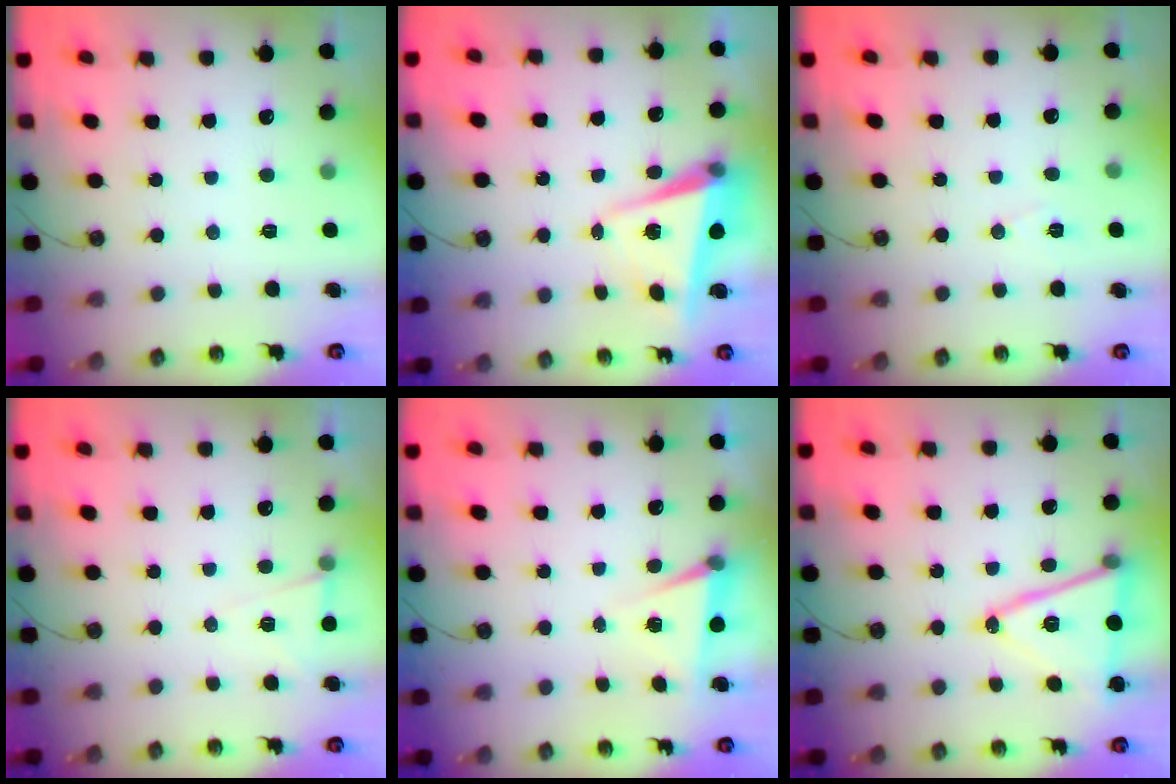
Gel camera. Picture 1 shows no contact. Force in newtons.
{"total": 5.4, "press": 5.3, "slide": 1.0}
{"total": 5.6, "press": 3.2, "slide": 4.5}
{"total": 6.2, "press": 4.3, "slide": 4.4}
{"total": 5.0, "press": 2.3, "slide": 4.4}
{"total": 15.8, "press": 15.4, "slide": 3.6}